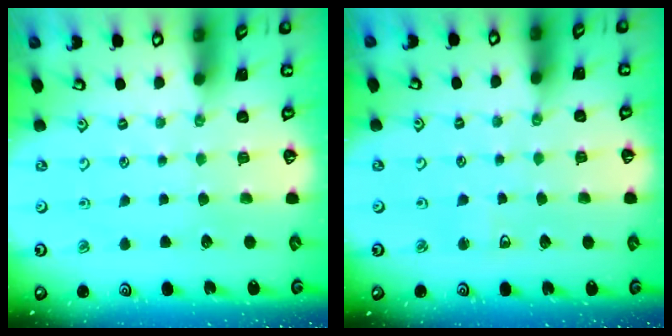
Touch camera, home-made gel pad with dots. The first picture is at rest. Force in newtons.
{"total": 2.9, "press": 2.9, "slide": 0.6}